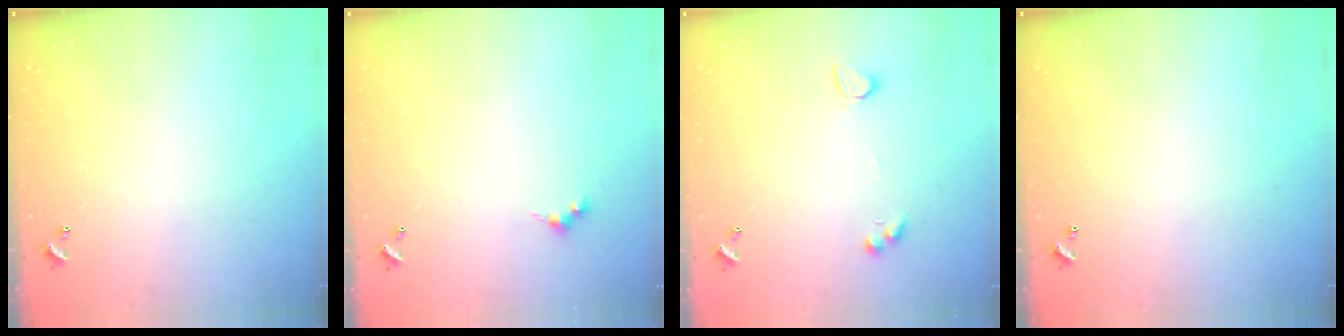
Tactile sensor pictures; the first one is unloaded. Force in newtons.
{"total": 2.4, "press": 2.4, "slide": 0.4}
{"total": 4.1, "press": 3.7, "slide": 1.6}
{"total": 0.0}